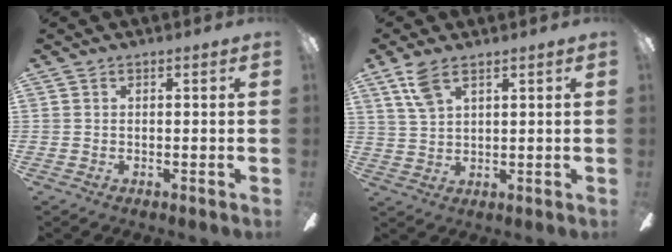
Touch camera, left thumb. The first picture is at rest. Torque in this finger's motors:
{"motor_torque": [0.02, -0.01, -0.04, -0.01, -0.02]}